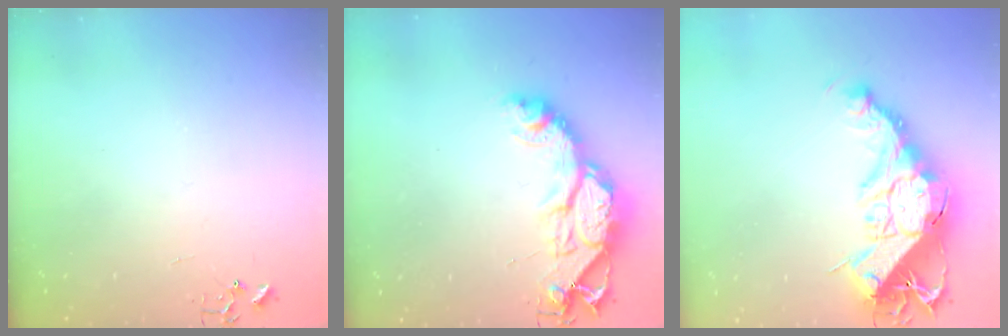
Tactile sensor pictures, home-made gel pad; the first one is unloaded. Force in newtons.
{"total": 16.7, "press": 16.6, "slide": 1.3}
{"total": 21.2, "press": 21.1, "slide": 2.3}